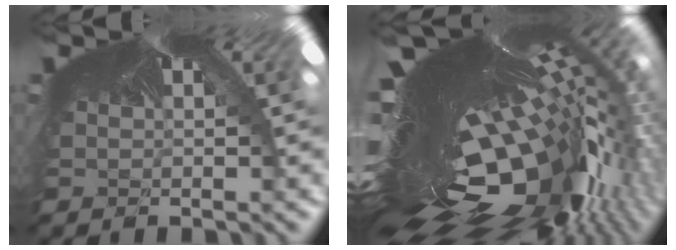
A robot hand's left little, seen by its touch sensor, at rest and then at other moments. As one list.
[{"total": 8.7, "force": [-7.4, 1.2, 4.4], "torque": [-0.090, -0.074, -0.088]}]